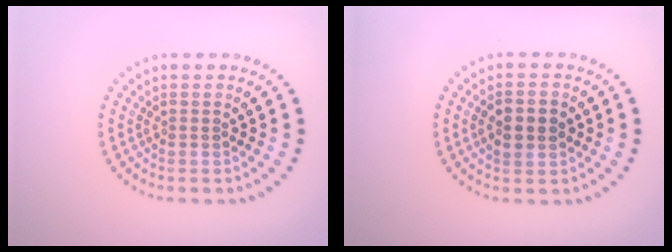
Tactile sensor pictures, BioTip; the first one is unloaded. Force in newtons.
{"total": 3.2, "press": 3.2, "slide": 0.1}